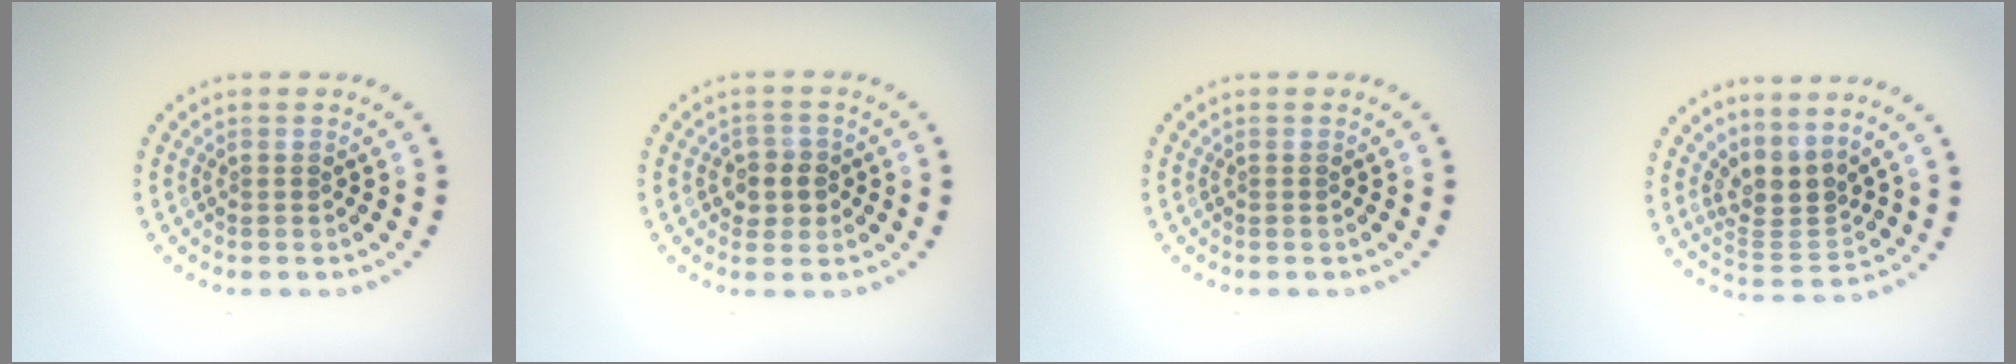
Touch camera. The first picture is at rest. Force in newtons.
{"total": 2.3, "press": 2.1, "slide": 1.0}
{"total": 0.0}
{"total": 3.3, "press": 2.4, "slide": 2.3}